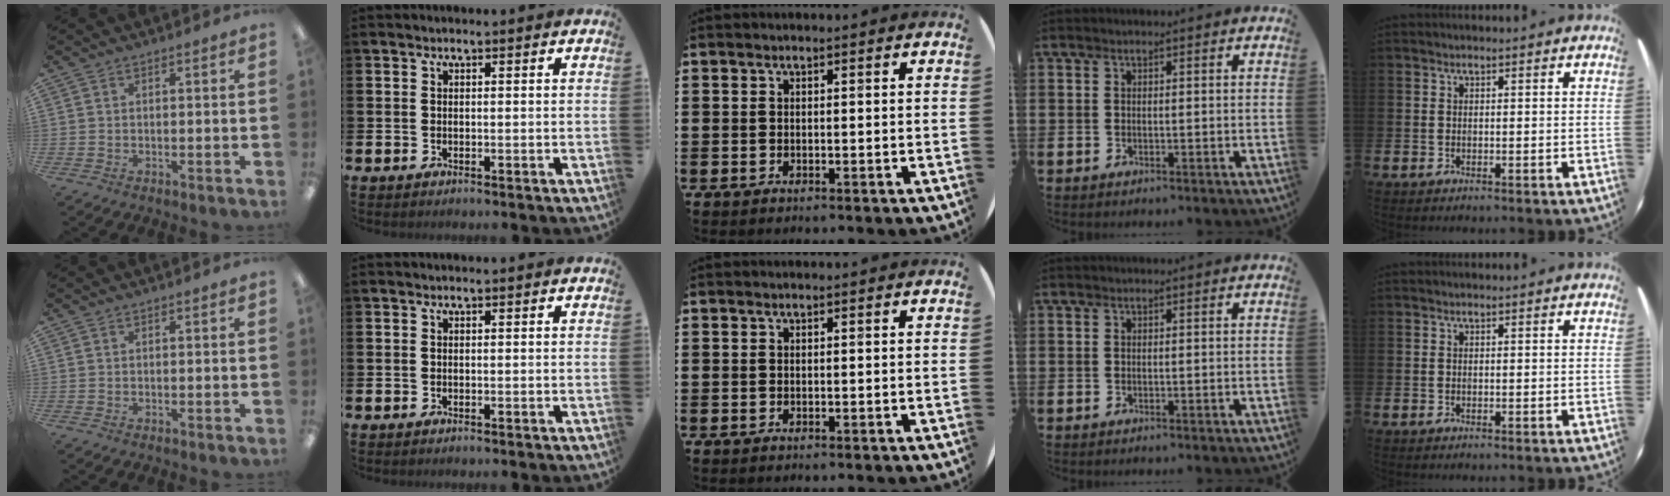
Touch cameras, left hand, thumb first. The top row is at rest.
{}